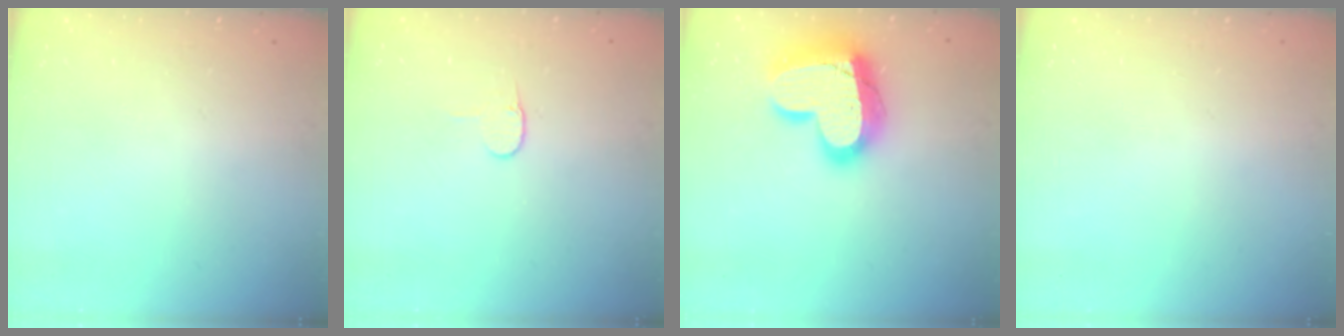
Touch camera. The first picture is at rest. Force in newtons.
{"total": 4.9, "press": 4.9, "slide": 0.4}
{"total": 21.4, "press": 21.3, "slide": 1.7}
{"total": 0.6, "press": 0.6, "slide": 0.2}